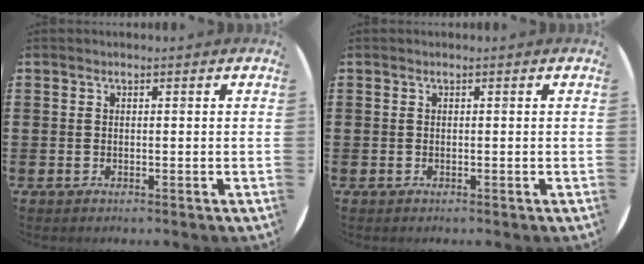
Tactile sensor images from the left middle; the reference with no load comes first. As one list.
[{"total": 0.0}]